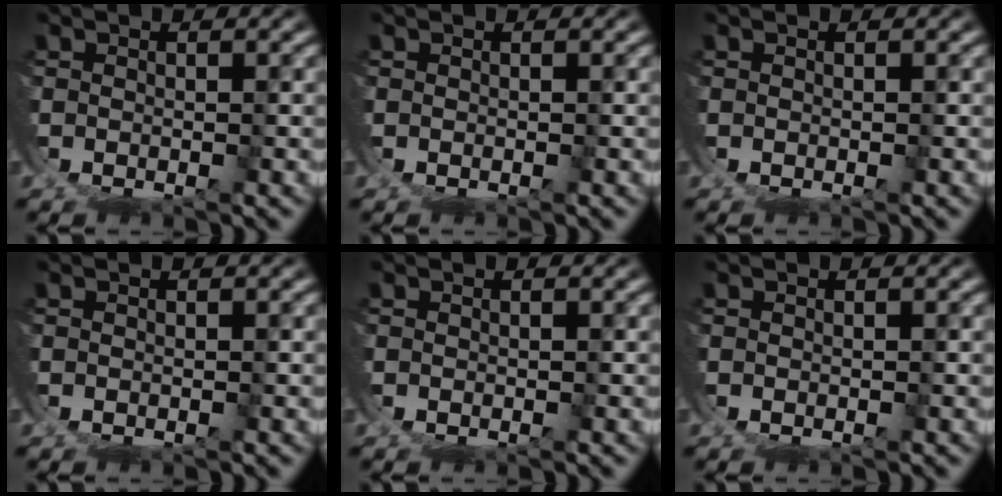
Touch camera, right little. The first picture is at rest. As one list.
[{"total": 0.0}, {"total": 0.0}, {"total": 0.0}, {"total": 0.0}, {"total": 0.0}]